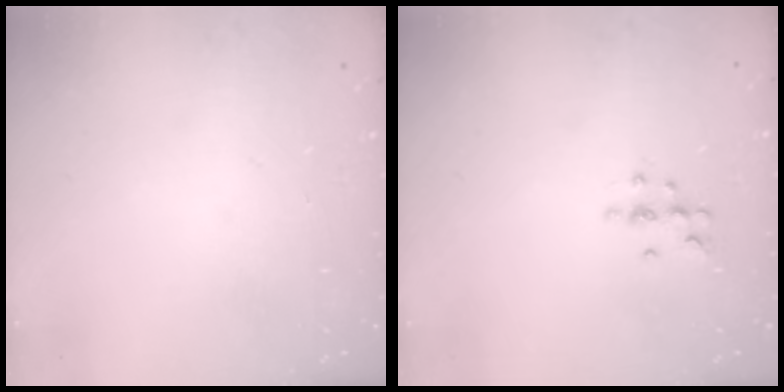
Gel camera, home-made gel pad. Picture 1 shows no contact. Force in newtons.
{"total": 6.5, "press": 6.4, "slide": 1.2}